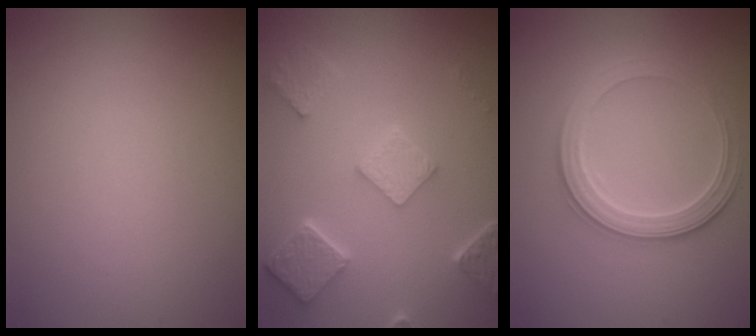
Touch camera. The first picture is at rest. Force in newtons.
{"total": 4.8, "press": 3.7, "slide": 3.0}
{"total": 3.3, "press": 3.2, "slide": 0.6}